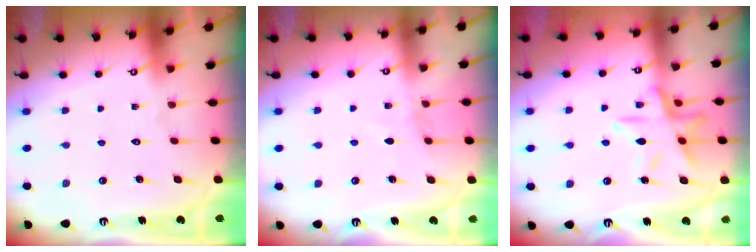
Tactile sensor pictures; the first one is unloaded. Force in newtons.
{"total": 3.4, "press": 3.4, "slide": 0.4}
{"total": 12.8, "press": 12.7, "slide": 1.2}